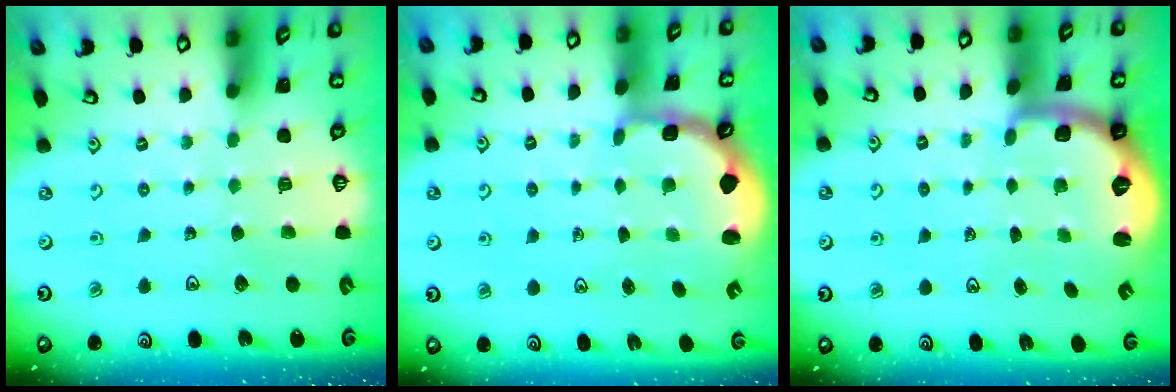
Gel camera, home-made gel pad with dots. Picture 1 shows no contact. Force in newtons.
{"total": 2.2, "press": 1.9, "slide": 1.1}
{"total": 1.7, "press": 1.6, "slide": 0.4}